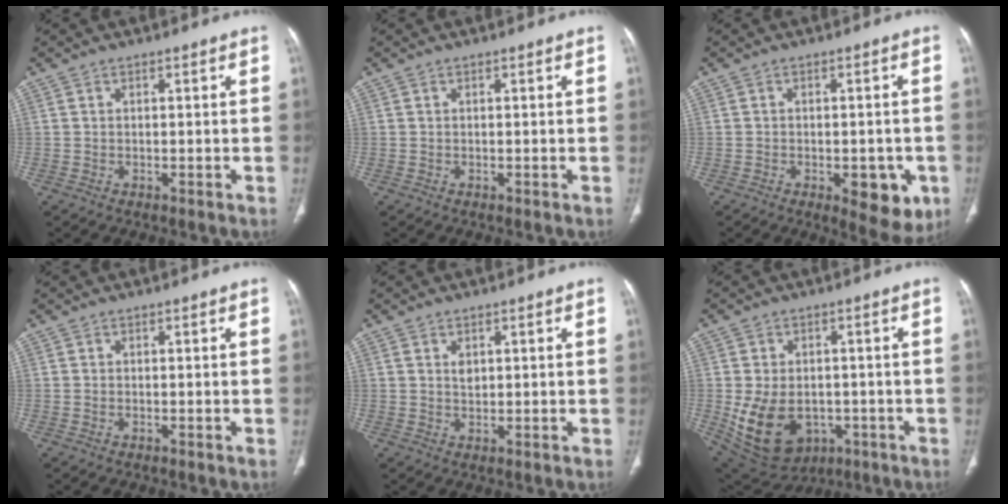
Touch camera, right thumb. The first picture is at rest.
{"total": 0.0}
{"total": 8.5, "force": [-3.1, 4.0, 6.9], "torque": [-0.057, 0.000, -0.029]}
{"total": 0.0}
{"total": 1.6, "force": [0.6, 1.0, 1.1], "torque": [-0.015, -0.005, 0.013]}
{"total": 14.3, "force": [-3.3, 10.5, 9.2], "torque": [-0.161, 0.007, -0.023]}